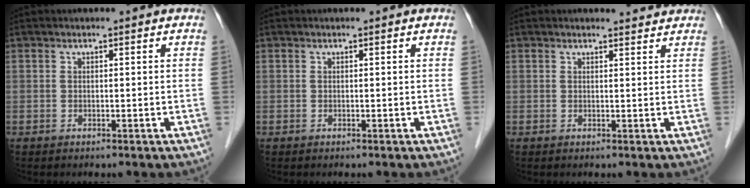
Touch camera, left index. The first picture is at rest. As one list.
[{"total": 0.0}, {"total": 2.0, "force": [2.0, 0.3, 0.0], "torque": [-0.009, -0.003, 0.021]}]